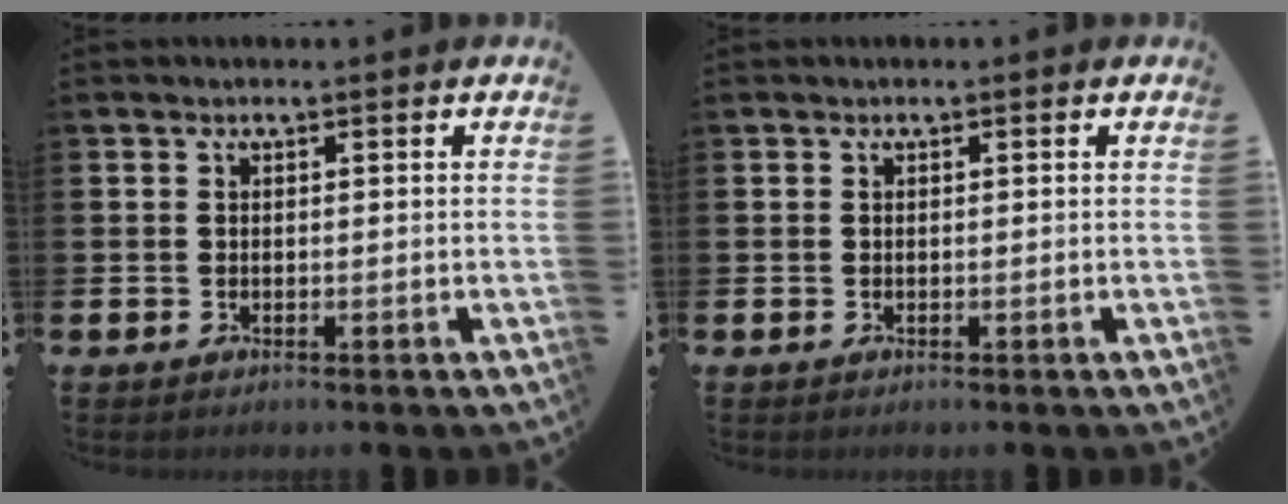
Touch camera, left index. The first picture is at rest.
{"total": 0.0}